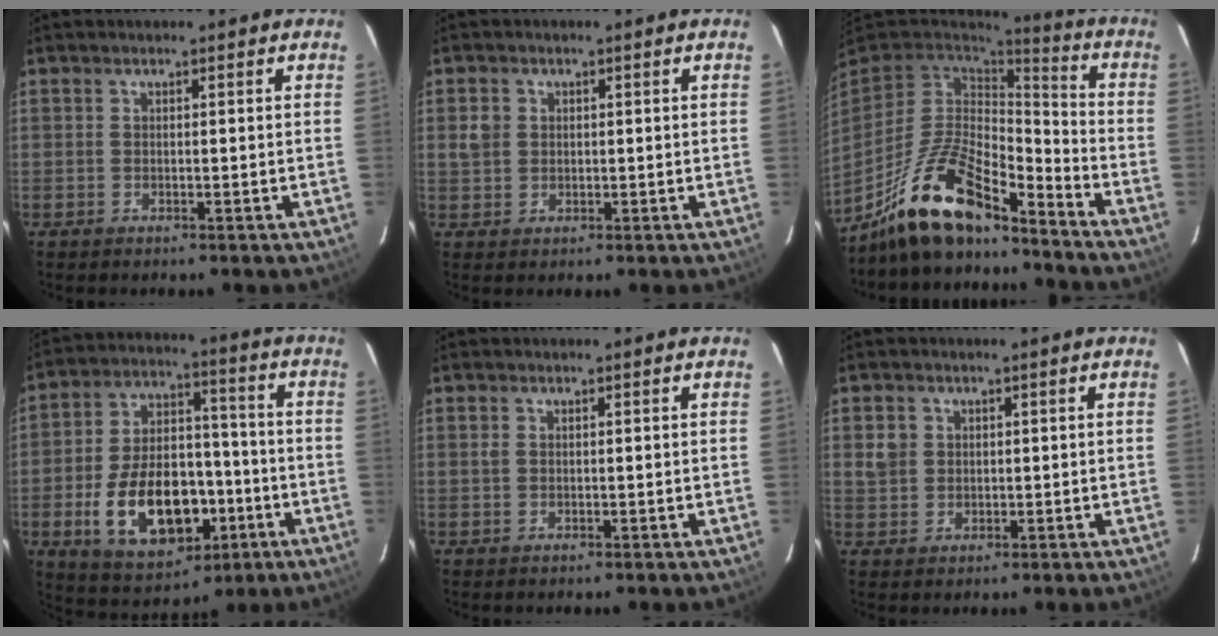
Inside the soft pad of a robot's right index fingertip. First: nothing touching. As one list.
[{"total": 2.9, "force": [0.4, 2.7, 1.0], "torque": [-0.020, 0.008, 0.007]}, {"total": 17.3, "force": [-13.1, 5.2, 10.1], "torque": [-0.217, -0.017, -0.244]}, {"total": 19.0, "force": [-6.2, 11.2, 14.1], "torque": [-0.279, 0.015, -0.079]}, {"total": 0.7, "force": [0.2, 0.6, 0.3], "torque": [-0.008, 0.002, 0.003]}, {"total": 3.4, "force": [0.7, 3.2, 1.0], "torque": [-0.016, 0.010, 0.015]}]